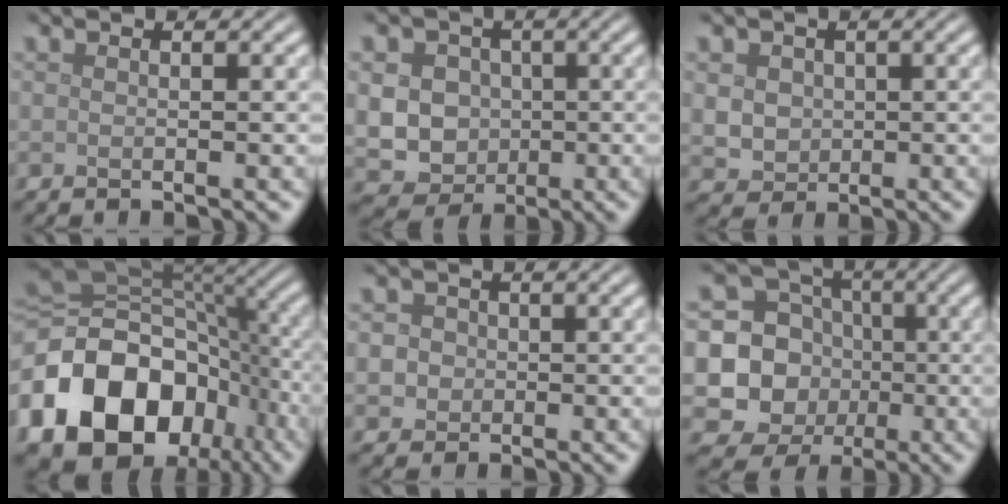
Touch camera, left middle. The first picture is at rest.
{"total": 9.1, "force": [0.2, 8.4, 3.6], "torque": [-0.072, 0.018, -0.020]}
{"total": 2.9, "force": [0.4, 2.6, 1.2], "torque": [-0.030, 0.000, 0.011]}
{"total": 18.2, "force": [-6.1, 13.8, 10.2], "torque": [-0.233, -0.023, -0.103]}
{"total": 3.6, "force": [0.5, 3.3, 1.4], "torque": [-0.010, 0.024, -0.005]}
{"total": 10.1, "force": [-1.3, 9.5, 2.9], "torque": [-0.052, 0.006, -0.043]}